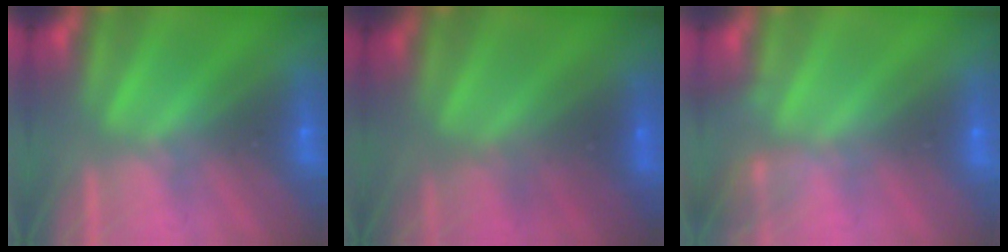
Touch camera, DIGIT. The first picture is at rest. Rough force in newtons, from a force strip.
{"total": 2.6}
{"total": 1.8}